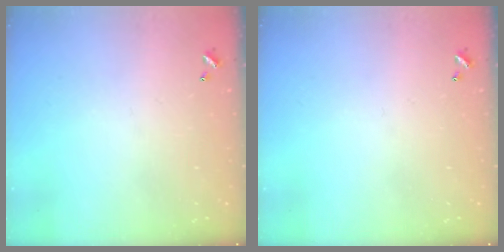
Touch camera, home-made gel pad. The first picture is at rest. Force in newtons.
{"total": 0.0}